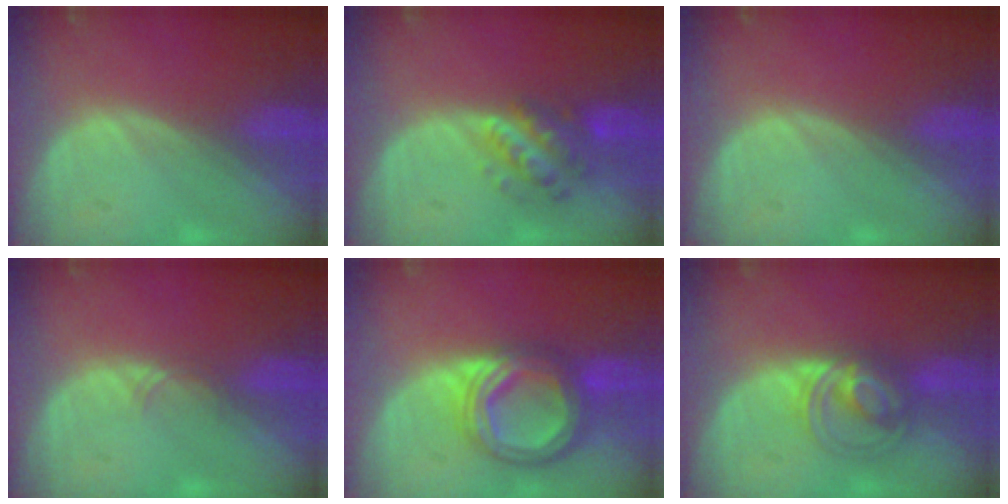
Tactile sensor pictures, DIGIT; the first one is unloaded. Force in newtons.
{"total": 5.7, "press": 5.4, "slide": 1.7}
{"total": 0.0}
{"total": 0.9, "press": 0.8, "slide": 0.2}
{"total": 8.7, "press": 8.6, "slide": 0.8}
{"total": 5.7, "press": 5.6, "slide": 0.4}